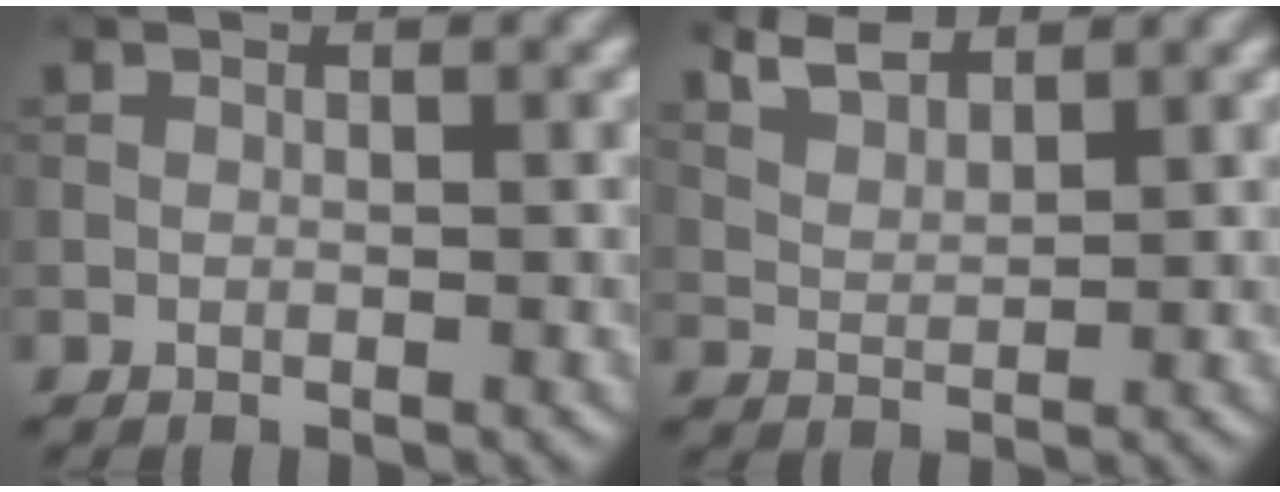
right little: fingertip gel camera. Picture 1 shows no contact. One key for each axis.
{"total": 3.1, "fx": 2.6, "fy": 1.0, "fz": 1.4, "tx": -0.030, "ty": -0.003, "tz": 0.054}